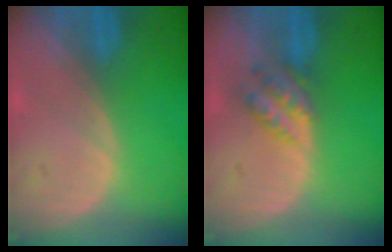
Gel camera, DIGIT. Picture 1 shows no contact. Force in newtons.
{"total": 4.7, "press": 4.3, "slide": 1.9}